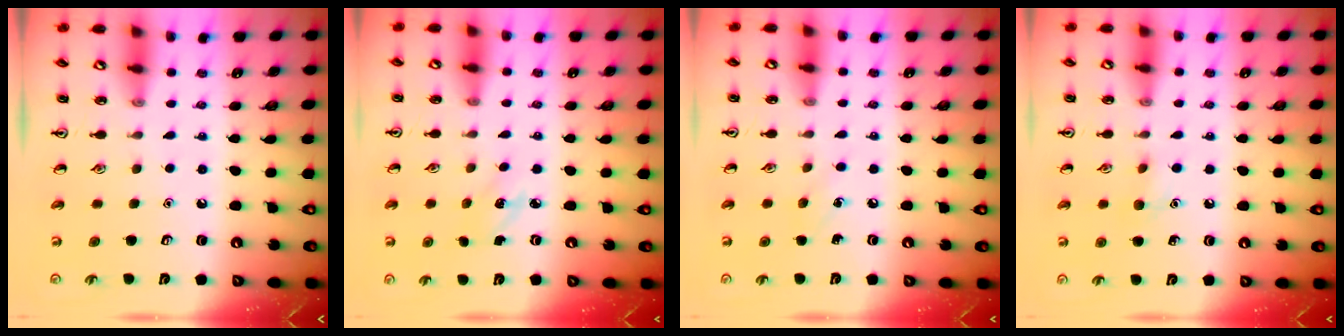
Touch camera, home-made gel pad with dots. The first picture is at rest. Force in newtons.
{"total": 3.1, "press": 2.9, "slide": 1.2}
{"total": 5.4, "press": 5.0, "slide": 1.8}
{"total": 6.5, "press": 6.2, "slide": 1.9}